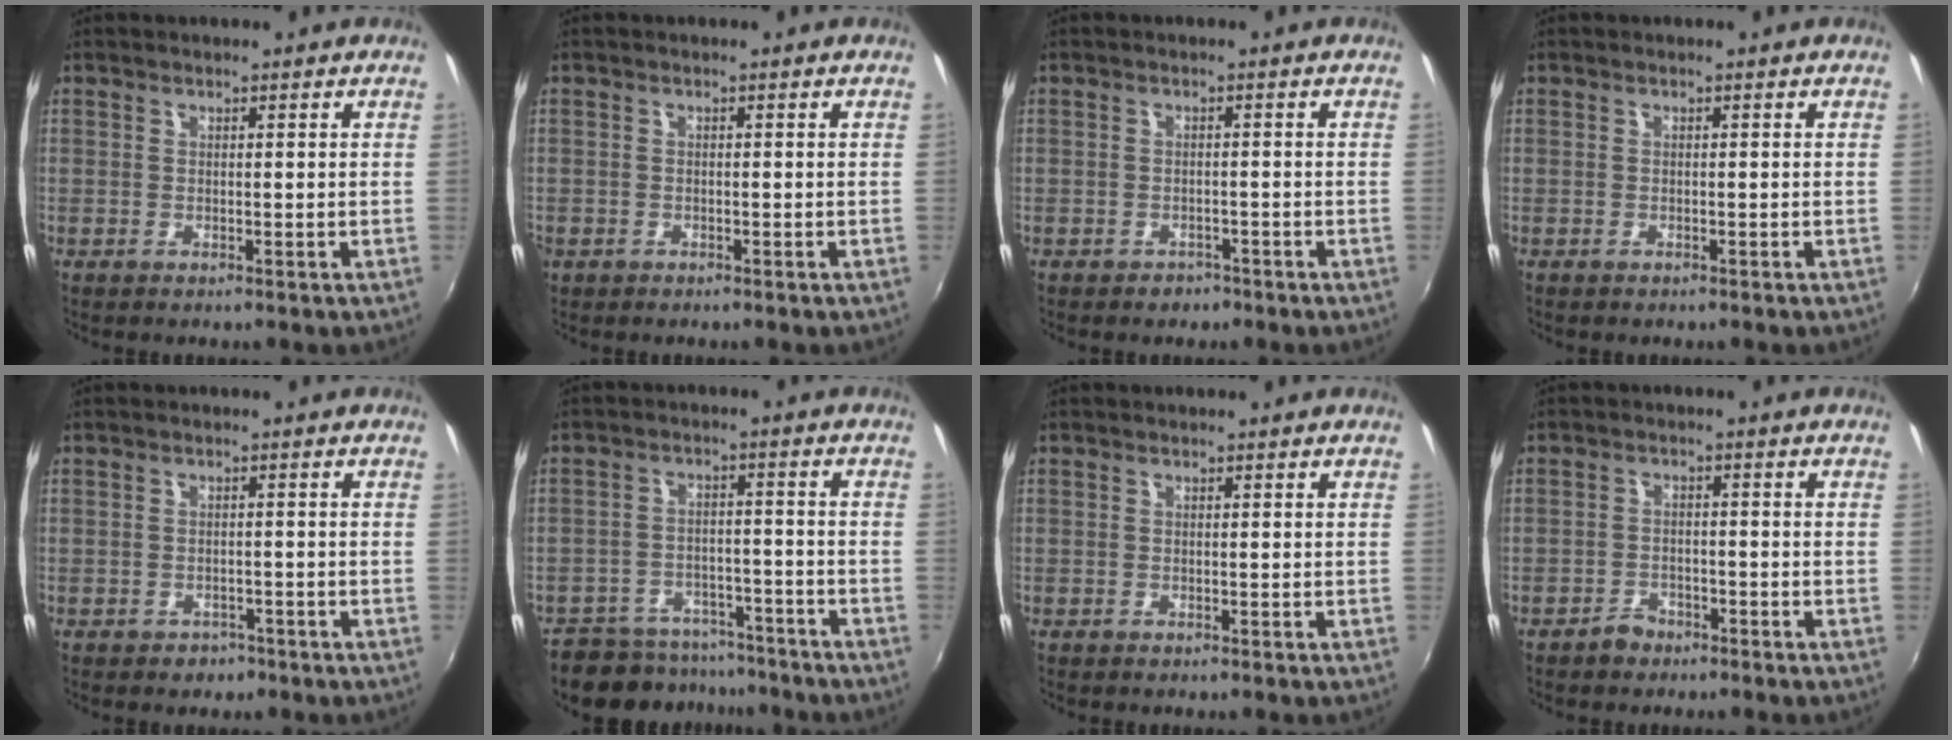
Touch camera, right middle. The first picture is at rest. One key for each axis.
{"total": 1.5, "fx": -0.8, "fy": 1.2, "fz": 0.3, "tx": -0.010, "ty": -0.004, "tz": -0.015}
{"total": 2.4, "fx": -1.7, "fy": 1.6, "fz": 0.3, "tx": -0.011, "ty": -0.003, "tz": -0.025}
{"total": 0.6, "fx": -0.5, "fy": 0.3, "fz": 0.1, "tx": -0.003, "ty": -0.003, "tz": -0.009}
{"total": 2.9, "fx": -1.9, "fy": 2.1, "fz": 0.6, "tx": -0.016, "ty": -0.004, "tz": -0.027}
{"total": 12.8, "fx": -11.1, "fy": 5.7, "fz": 2.9, "tx": -0.081, "ty": 0.012, "tz": -0.157}
{"total": 0.0}
{"total": 3.1, "fx": -2.5, "fy": 1.8, "fz": 0.5, "tx": -0.019, "ty": 0.004, "tz": -0.043}